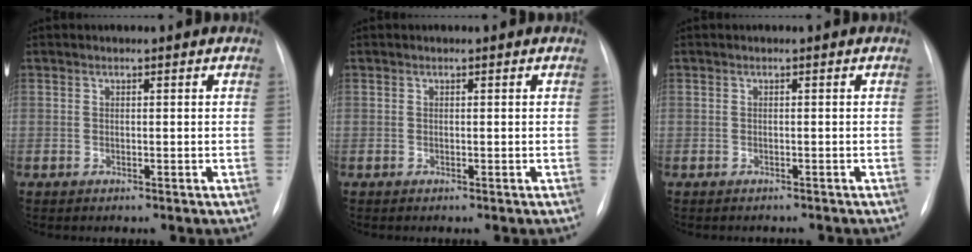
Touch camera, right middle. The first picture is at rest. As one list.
[{"total": 0.0}, {"total": 1.6, "force": [-1.4, 0.8, 0.0], "torque": [-0.002, 0.000, -0.019]}]